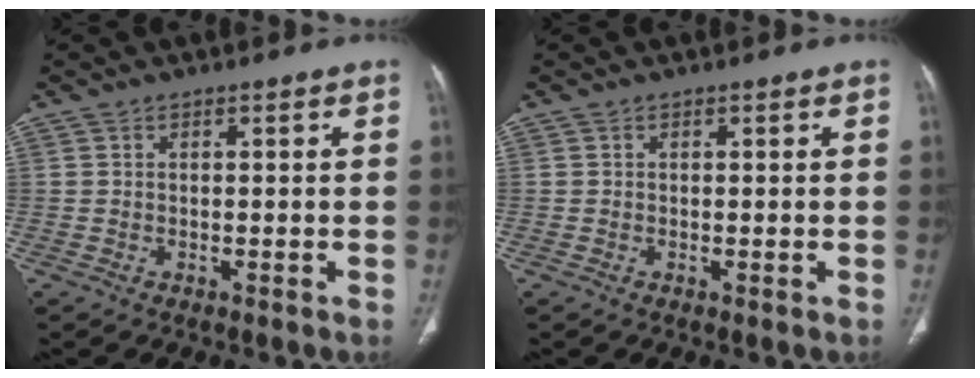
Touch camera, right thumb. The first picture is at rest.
{"total": 0.0}